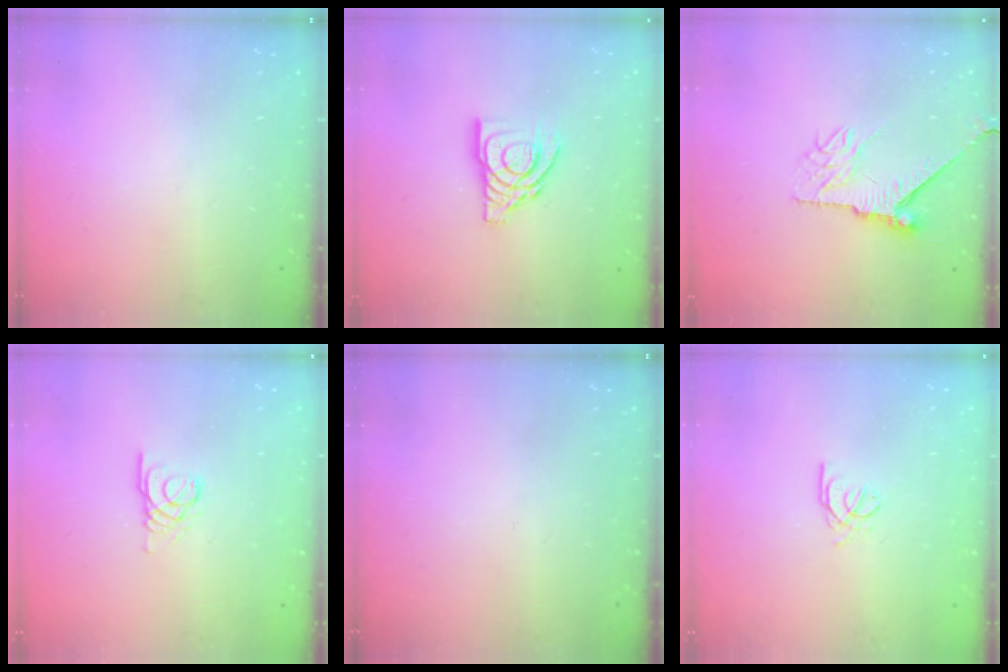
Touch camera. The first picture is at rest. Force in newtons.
{"total": 12.4, "press": 12.3, "slide": 1.3}
{"total": 8.2, "press": 8.1, "slide": 0.7}
{"total": 3.1, "press": 3.1, "slide": 0.2}
{"total": 0.0}
{"total": 2.6, "press": 2.6, "slide": 0.3}